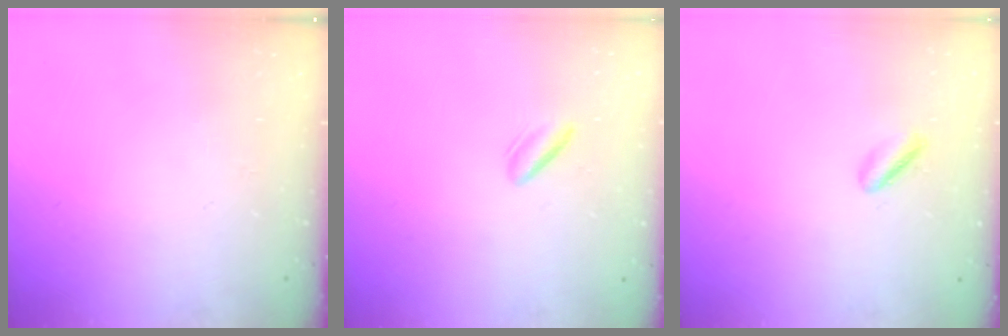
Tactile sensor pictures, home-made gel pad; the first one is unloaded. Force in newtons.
{"total": 1.4, "press": 1.2, "slide": 0.6}
{"total": 1.6, "press": 1.5, "slide": 0.5}